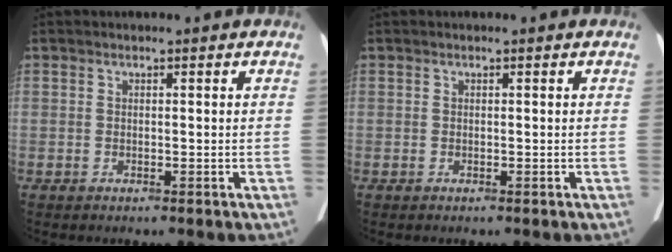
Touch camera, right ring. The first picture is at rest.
{"total": 0.0}